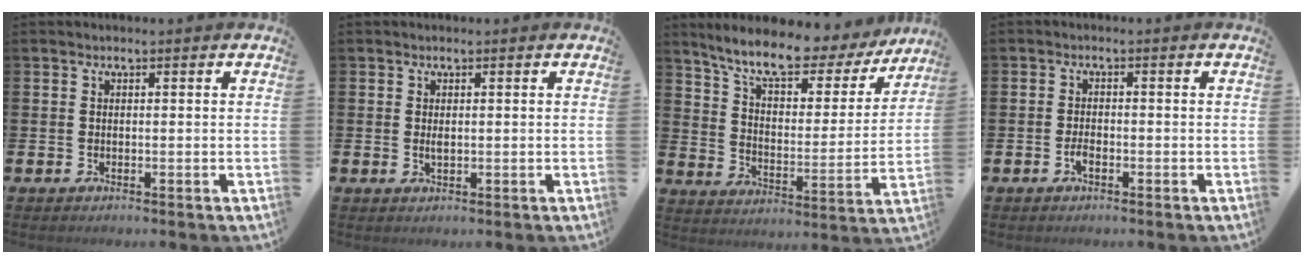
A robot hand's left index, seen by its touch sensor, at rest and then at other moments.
{"total": 1.0, "force": [0.2, 0.3, 0.9], "torque": [-0.013, 0.001, 0.002]}
{"total": 9.7, "force": [8.2, 2.4, 4.6], "torque": [-0.117, -0.052, 0.135]}
{"total": 1.7, "force": [-0.8, 0.7, 1.3], "torque": [-0.028, 0.002, -0.015]}